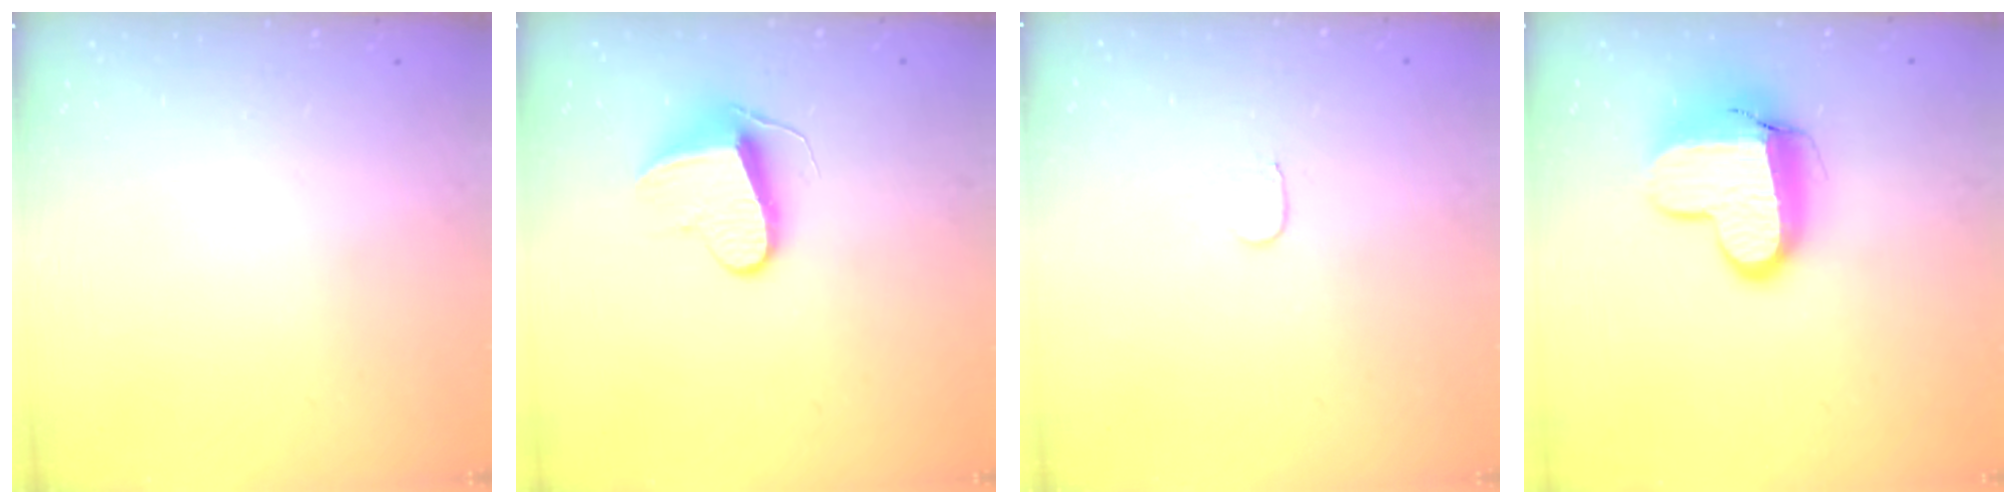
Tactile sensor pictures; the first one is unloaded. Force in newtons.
{"total": 9.4, "press": 9.4, "slide": 0.7}
{"total": 3.7, "press": 3.7, "slide": 0.4}
{"total": 12.7, "press": 12.6, "slide": 1.1}